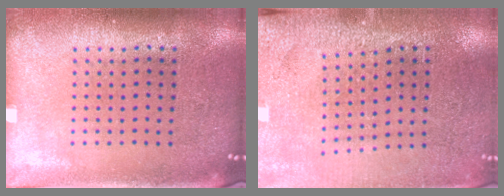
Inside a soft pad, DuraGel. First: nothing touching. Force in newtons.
{"total": 2.8, "press": 2.8, "slide": 0.1}